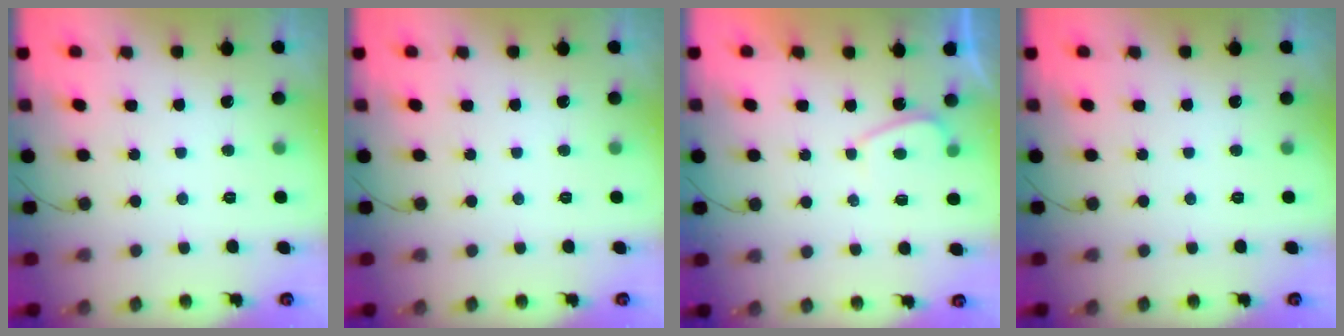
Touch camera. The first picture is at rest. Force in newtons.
{"total": 0.0}
{"total": 1.6, "press": 1.5, "slide": 0.6}
{"total": 0.0}